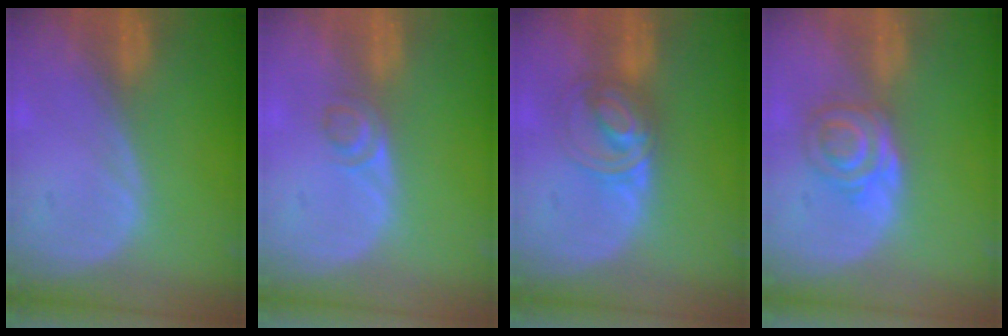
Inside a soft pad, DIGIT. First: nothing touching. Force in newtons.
{"total": 2.3, "press": 2.1, "slide": 1.0}
{"total": 5.6, "press": 5.6, "slide": 0.5}
{"total": 5.5, "press": 5.2, "slide": 1.8}